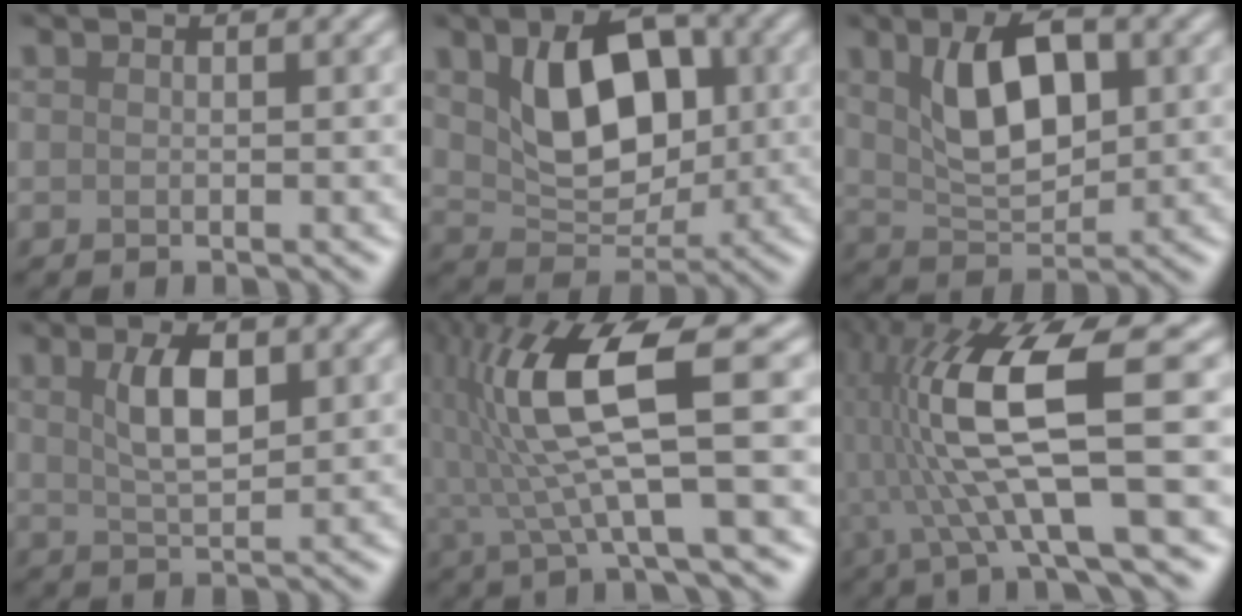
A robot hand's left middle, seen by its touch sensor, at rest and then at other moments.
{"total": 8.3, "force": [1.6, 5.3, 6.2], "torque": [-0.111, -0.004, 0.033]}
{"total": 6.8, "force": [1.7, 3.5, 5.5], "torque": [-0.102, 0.004, 0.032]}
{"total": 4.1, "force": [1.3, 1.7, 3.5], "torque": [-0.070, 0.004, 0.026]}
{"total": 10.0, "force": [1.0, 2.1, 9.7], "torque": [-0.193, 0.010, 0.022]}
{"total": 11.9, "force": [0.5, 2.8, 11.5], "torque": [-0.232, 0.006, 0.012]}